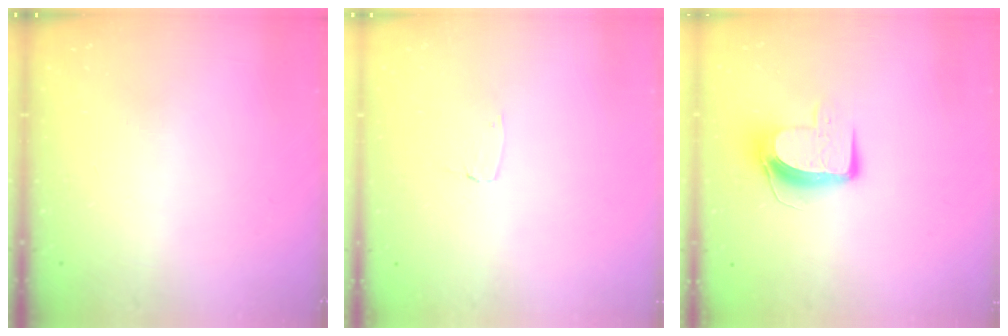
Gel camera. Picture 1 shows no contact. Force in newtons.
{"total": 2.6, "press": 2.6, "slide": 0.2}
{"total": 9.7, "press": 9.7, "slide": 0.6}